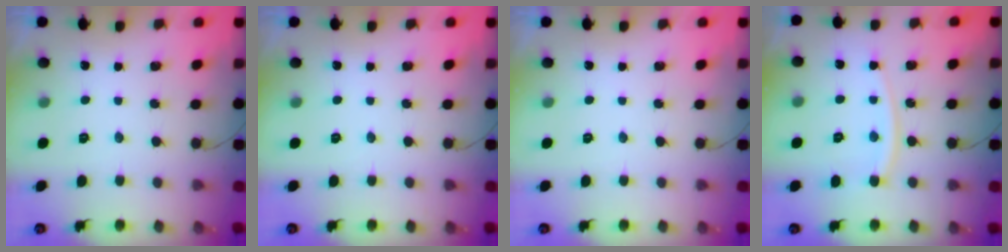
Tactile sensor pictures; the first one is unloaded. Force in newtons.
{"total": 0.0}
{"total": 0.0}
{"total": 9.5, "press": 9.5, "slide": 1.1}